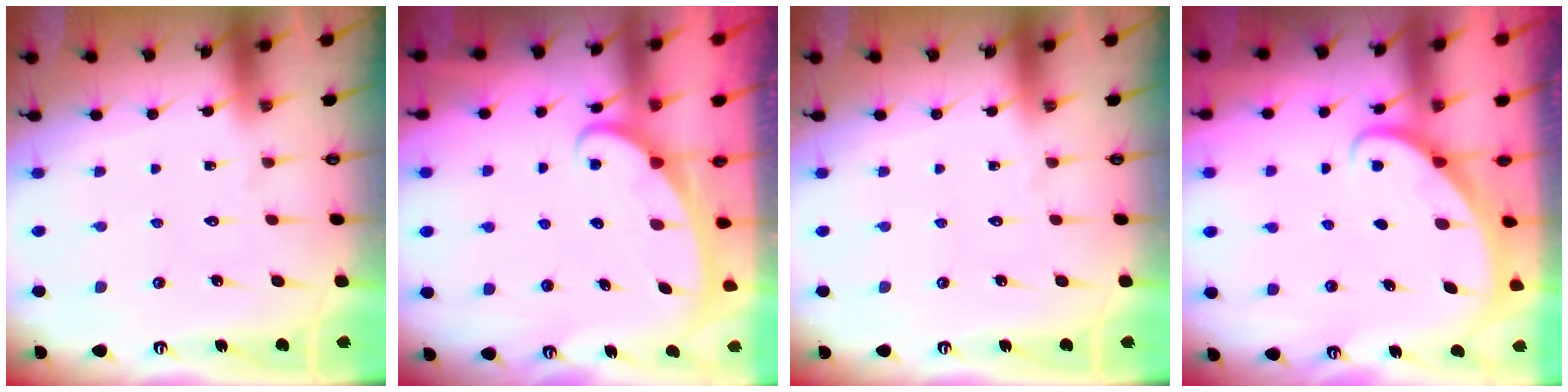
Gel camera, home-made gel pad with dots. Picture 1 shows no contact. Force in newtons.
{"total": 2.4, "press": 2.4, "slide": 0.3}
{"total": 0.0}
{"total": 2.3, "press": 2.3, "slide": 0.1}